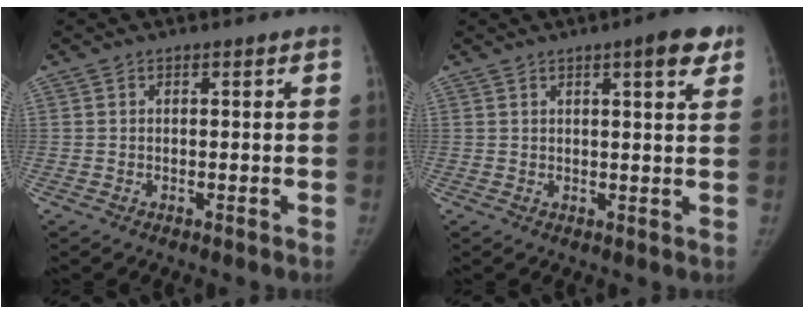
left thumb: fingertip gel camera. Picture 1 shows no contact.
{"total": 5.8, "force": [3.3, 1.2, 4.7], "torque": [-0.050, -0.011, 0.039]}